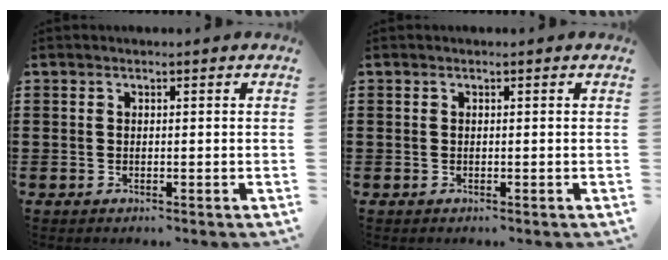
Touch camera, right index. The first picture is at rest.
{"total": 0.0}